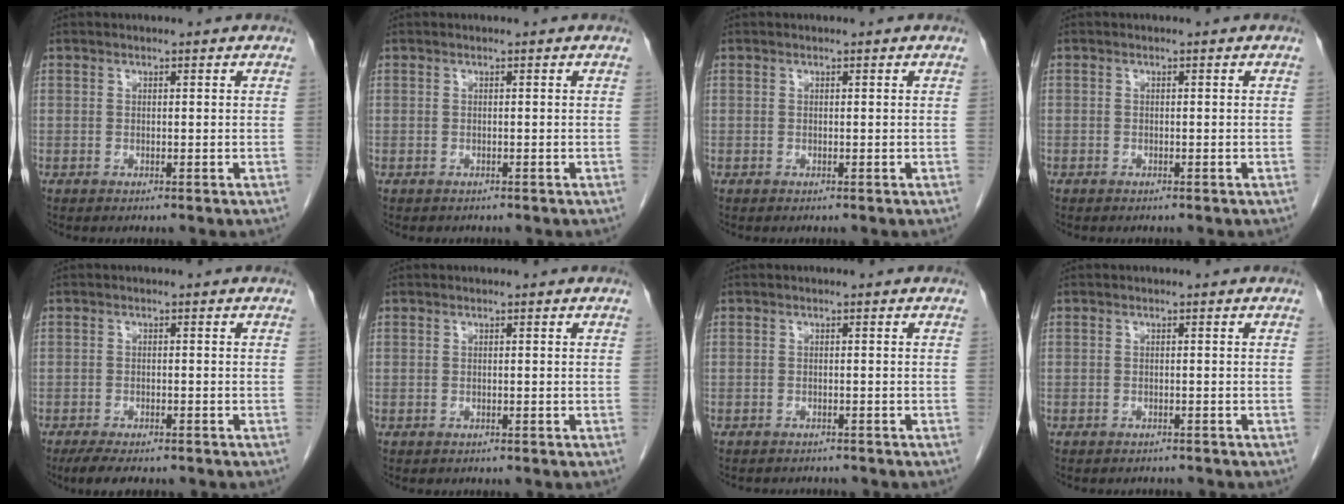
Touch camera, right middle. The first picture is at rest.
{"total": 0.7, "force": [-0.5, 0.4, 0.1], "torque": [-0.009, 0.002, -0.008]}
{"total": 0.0}
{"total": 0.0}
{"total": 5.9, "force": [-4.8, 1.7, 3.1], "torque": [-0.046, -0.011, -0.069]}
{"total": 0.0}
{"total": 3.7, "force": [-3.4, 1.2, 0.7], "torque": [-0.008, -0.002, -0.043]}
{"total": 2.9, "force": [-2.6, 1.1, 0.5], "torque": [-0.009, -0.002, -0.032]}